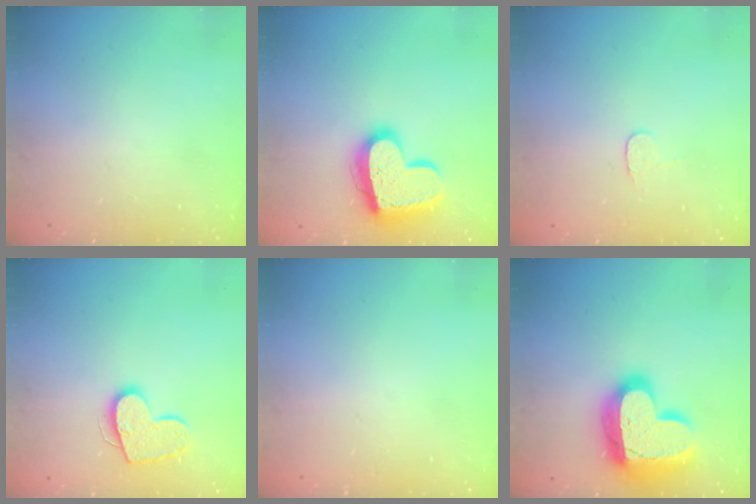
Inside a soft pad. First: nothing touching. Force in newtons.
{"total": 18.2, "press": 18.2, "slide": 1.6}
{"total": 4.3, "press": 4.3, "slide": 0.3}
{"total": 12.4, "press": 12.4, "slide": 0.7}
{"total": 0.0}
{"total": 23.3, "press": 23.2, "slide": 1.9}